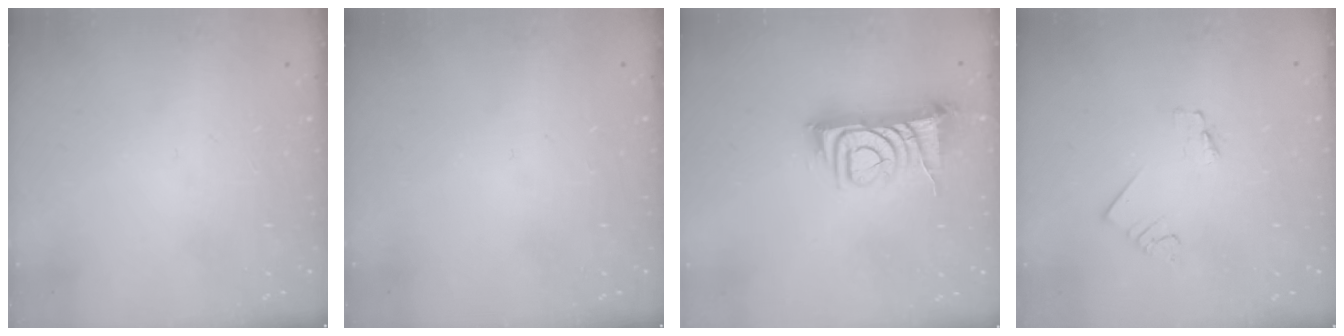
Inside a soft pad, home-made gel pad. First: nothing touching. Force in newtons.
{"total": 0.0}
{"total": 9.7, "press": 9.6, "slide": 1.2}
{"total": 1.6, "press": 1.6, "slide": 0.1}